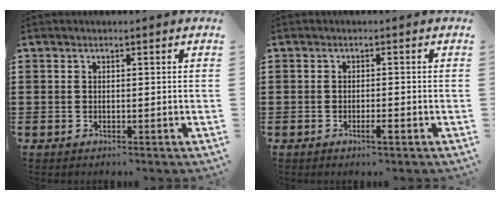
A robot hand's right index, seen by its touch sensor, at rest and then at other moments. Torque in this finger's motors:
{"motor_torque": [0.51, 0.42, 0.14, 0.04]}